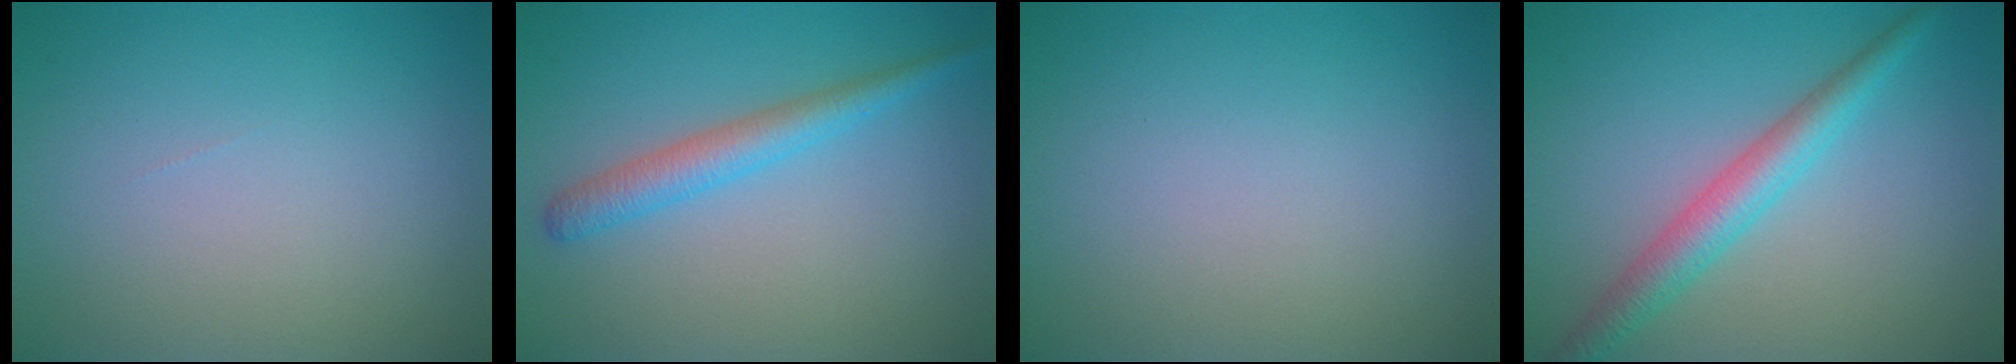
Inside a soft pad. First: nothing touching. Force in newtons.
{"total": 2.8, "press": 2.8, "slide": 0.1}
{"total": 0.0}
{"total": 3.6, "press": 3.6, "slide": 0.0}